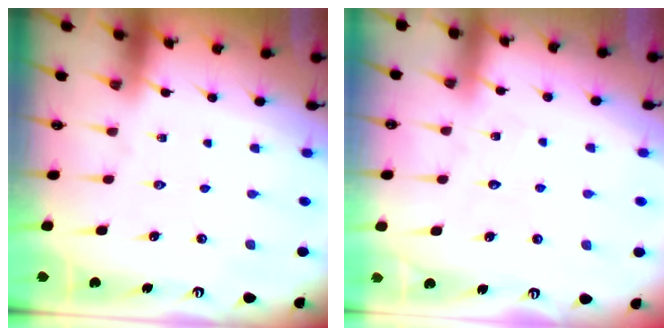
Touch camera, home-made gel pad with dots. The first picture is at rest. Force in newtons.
{"total": 3.3, "press": 3.3, "slide": 0.3}